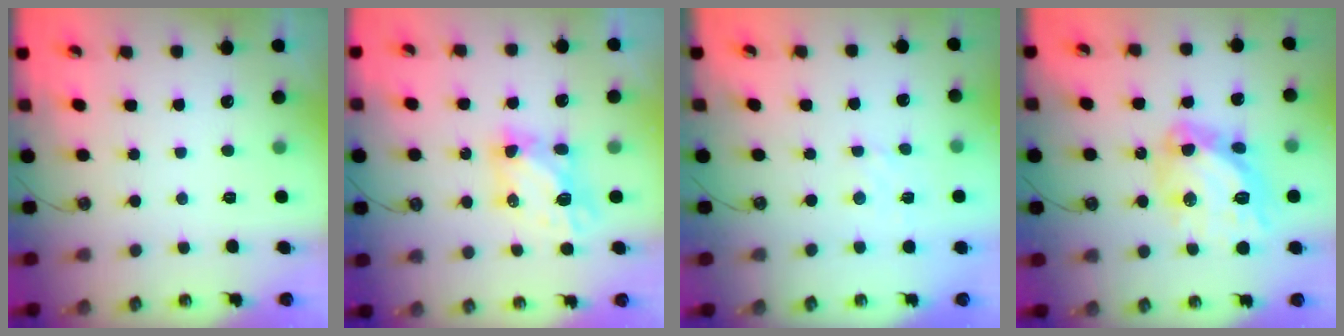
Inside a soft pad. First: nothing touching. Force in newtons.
{"total": 5.8, "press": 5.8, "slide": 0.4}
{"total": 2.8, "press": 2.8, "slide": 0.4}
{"total": 16.9, "press": 16.8, "slide": 2.0}